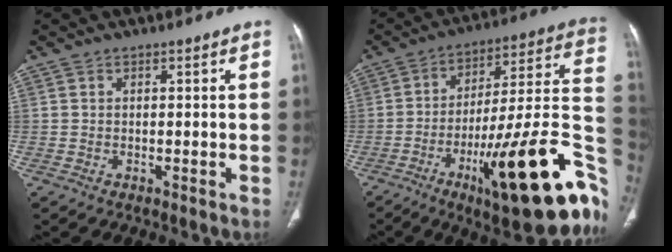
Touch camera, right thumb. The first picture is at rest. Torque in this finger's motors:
{"motor_torque": [3.48, 1.37, 1.33, -1.44, 0.59]}